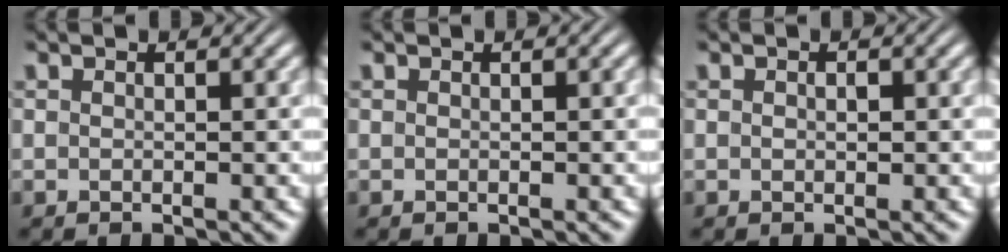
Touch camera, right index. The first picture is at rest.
{"total": 0.0}
{"total": 0.8, "force": [0.1, 0.5, 0.6], "torque": [-0.013, -0.007, 0.005]}